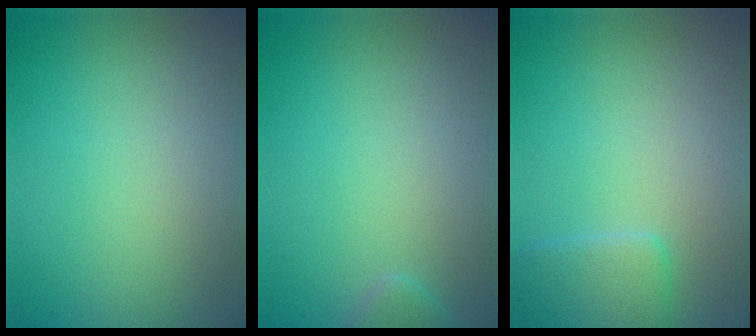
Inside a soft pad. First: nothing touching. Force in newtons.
{"total": 1.0, "press": 1.0, "slide": 0.1}
{"total": 2.3, "press": 2.3, "slide": 0.2}